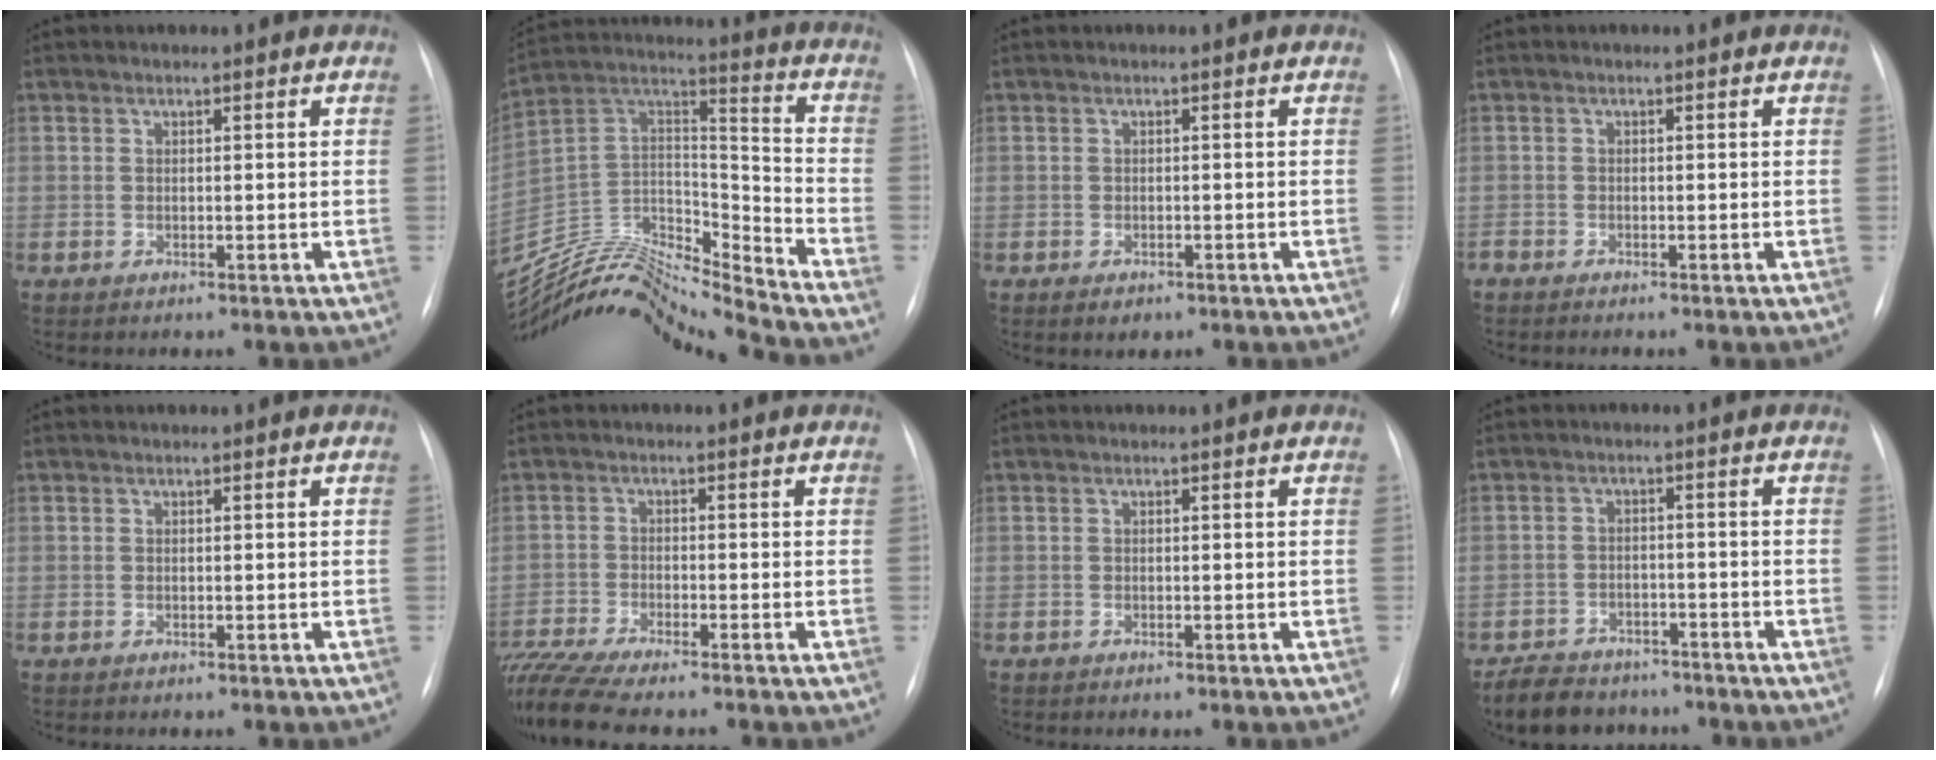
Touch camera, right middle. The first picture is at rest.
{"total": 17.9, "force": [-17.3, 0.7, 4.5], "torque": [-0.069, 0.061, -0.307]}
{"total": 2.1, "force": [-1.2, 1.3, 1.1], "torque": [-0.016, 0.000, -0.006]}
{"total": 1.3, "force": [-1.2, 0.3, 0.3], "torque": [-0.007, -0.002, -0.018]}
{"total": 0.0}
{"total": 9.6, "force": [-8.5, 0.0, 4.5], "torque": [-0.082, -0.019, -0.142]}
{"total": 0.0}
{"total": 8.8, "force": [-7.5, 4.1, 2.4], "torque": [-0.041, -0.003, -0.111]}